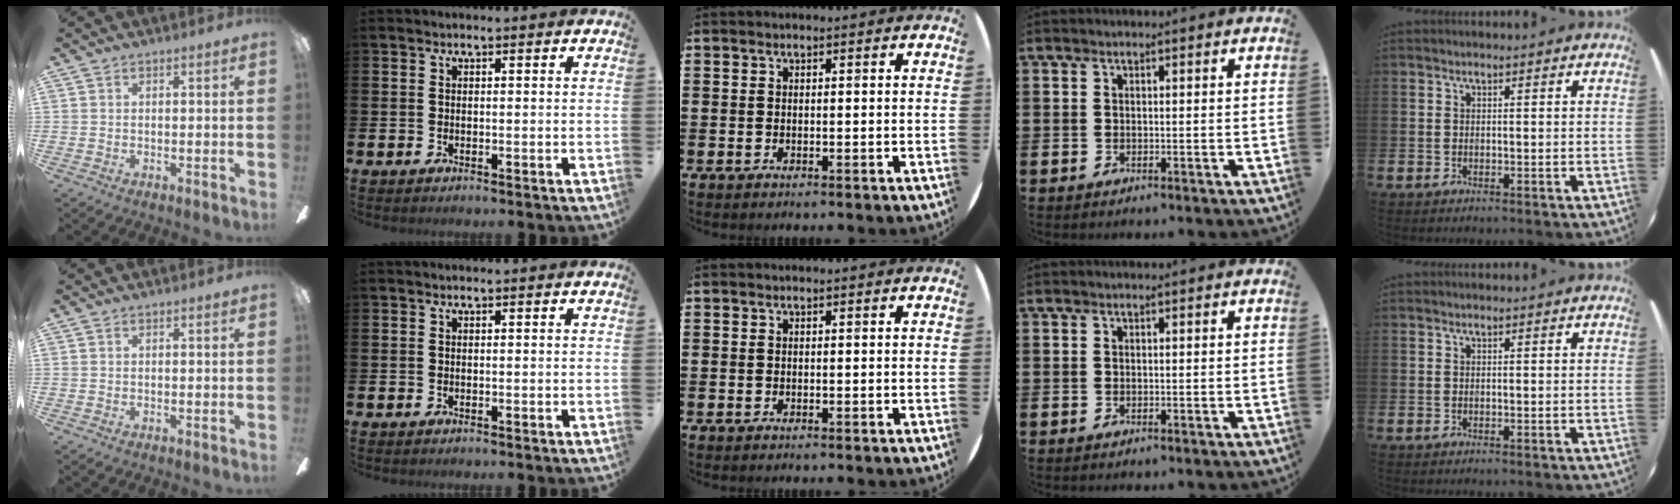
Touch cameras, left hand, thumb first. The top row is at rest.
{}